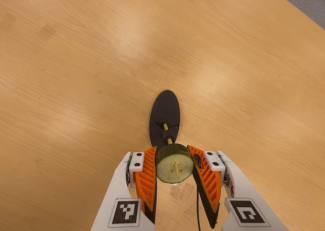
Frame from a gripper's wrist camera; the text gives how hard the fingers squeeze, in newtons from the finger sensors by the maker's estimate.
{"total": 11.8, "left": 11.8, "right": 11.8}